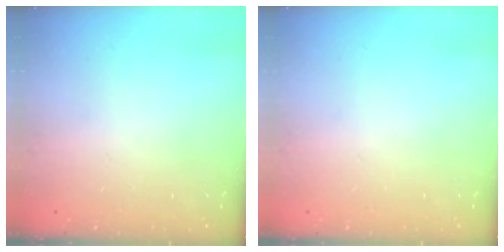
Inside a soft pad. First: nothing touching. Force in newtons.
{"total": 0.0}